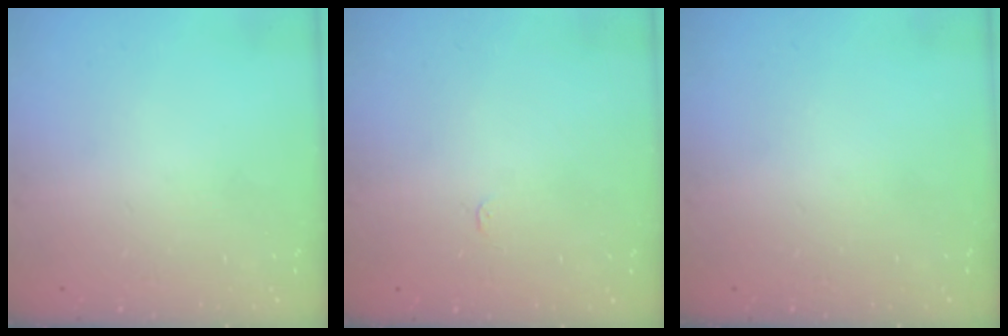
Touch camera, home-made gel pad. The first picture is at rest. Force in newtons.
{"total": 2.4, "press": 2.4, "slide": 0.3}
{"total": 0.0}